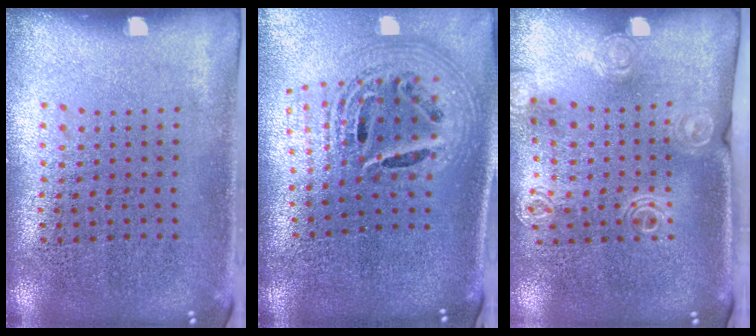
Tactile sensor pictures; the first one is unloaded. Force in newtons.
{"total": 2.7, "press": 1.8, "slide": 1.9}
{"total": 1.4, "press": 1.4, "slide": 0.4}